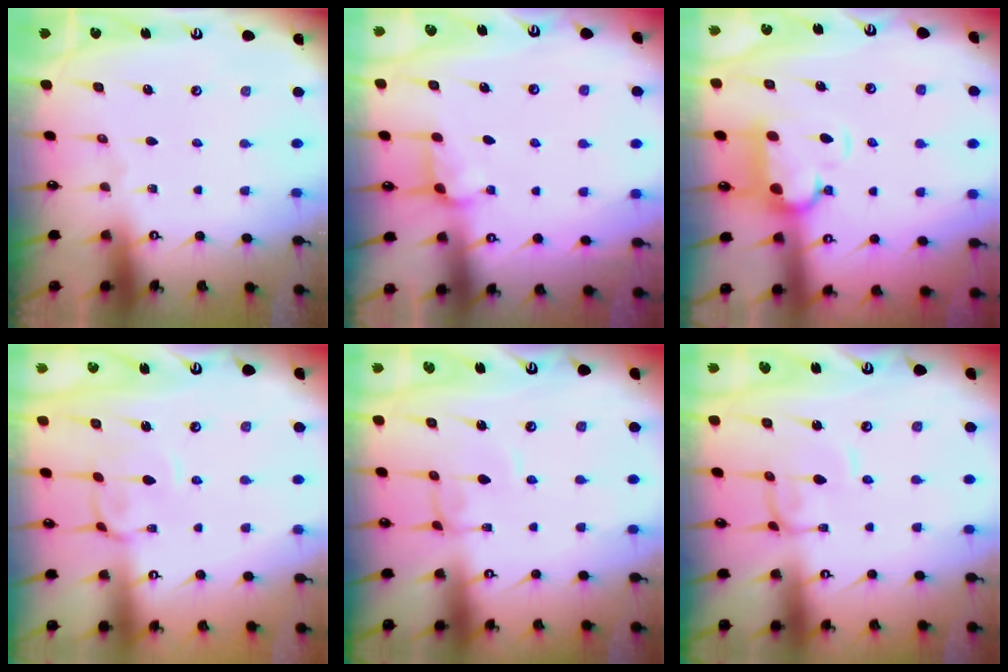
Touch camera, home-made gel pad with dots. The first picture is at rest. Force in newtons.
{"total": 2.9, "press": 2.8, "slide": 0.6}
{"total": 2.8, "press": 2.5, "slide": 1.4}
{"total": 1.5, "press": 1.3, "slide": 0.7}
{"total": 0.8, "press": 0.7, "slide": 0.1}
{"total": 1.6, "press": 1.5, "slide": 0.1}